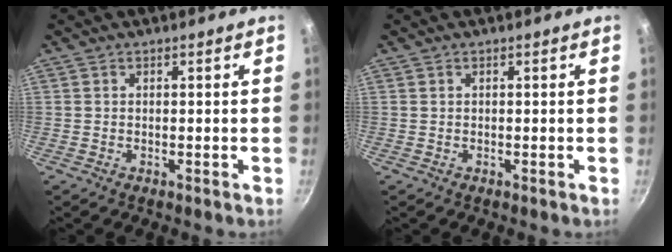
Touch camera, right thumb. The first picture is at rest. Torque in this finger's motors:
{"motor_torque": [0.00, 0.00, -0.05, 0.04, 0.00]}